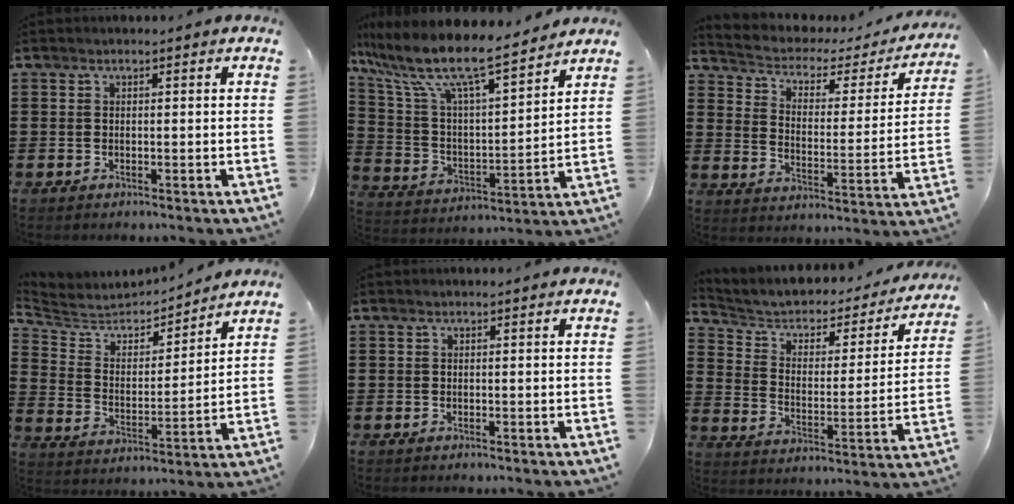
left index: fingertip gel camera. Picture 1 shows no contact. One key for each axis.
{"total": 10.1, "fx": 8.2, "fy": 1.4, "fz": 5.7, "tx": -0.145, "ty": -0.055, "tz": 0.135}
{"total": 2.8, "fx": 1.8, "fy": 1.8, "fz": 1.2, "tx": -0.040, "ty": -0.015, "tz": 0.020}
{"total": 5.1, "fx": 4.8, "fy": 1.4, "fz": 0.5, "tx": -0.045, "ty": -0.040, "tz": 0.076}
{"total": 0.0}
{"total": 3.9, "fx": 2.8, "fy": 2.3, "fz": 1.5, "tx": -0.050, "ty": -0.023, "tz": 0.039}